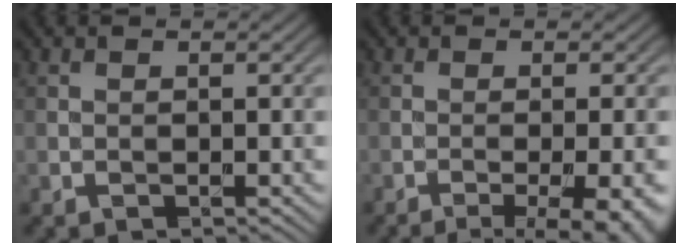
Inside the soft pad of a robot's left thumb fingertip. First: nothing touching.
{"total": 9.1, "force": [-4.6, 2.4, 7.5], "torque": [-0.089, -0.003, -0.052]}